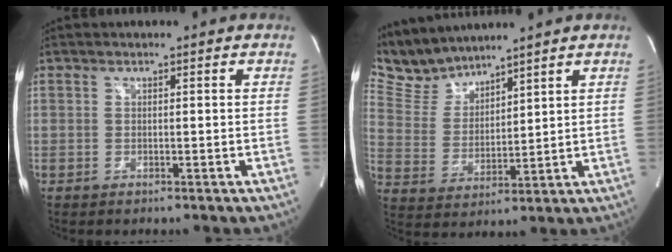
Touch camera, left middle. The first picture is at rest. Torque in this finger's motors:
{"motor_torque": [-0.32, -0.47, -0.12, -0.04]}